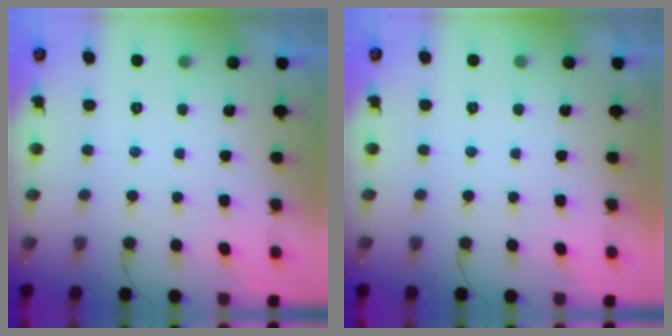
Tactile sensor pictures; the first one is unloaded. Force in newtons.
{"total": 1.9, "press": 1.9, "slide": 0.1}